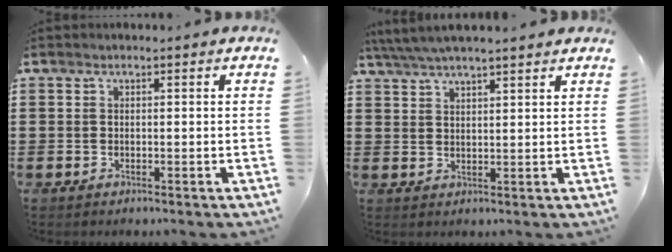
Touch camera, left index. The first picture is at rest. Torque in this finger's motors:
{"motor_torque": [2.14, 0.00, 0.33, 0.21]}